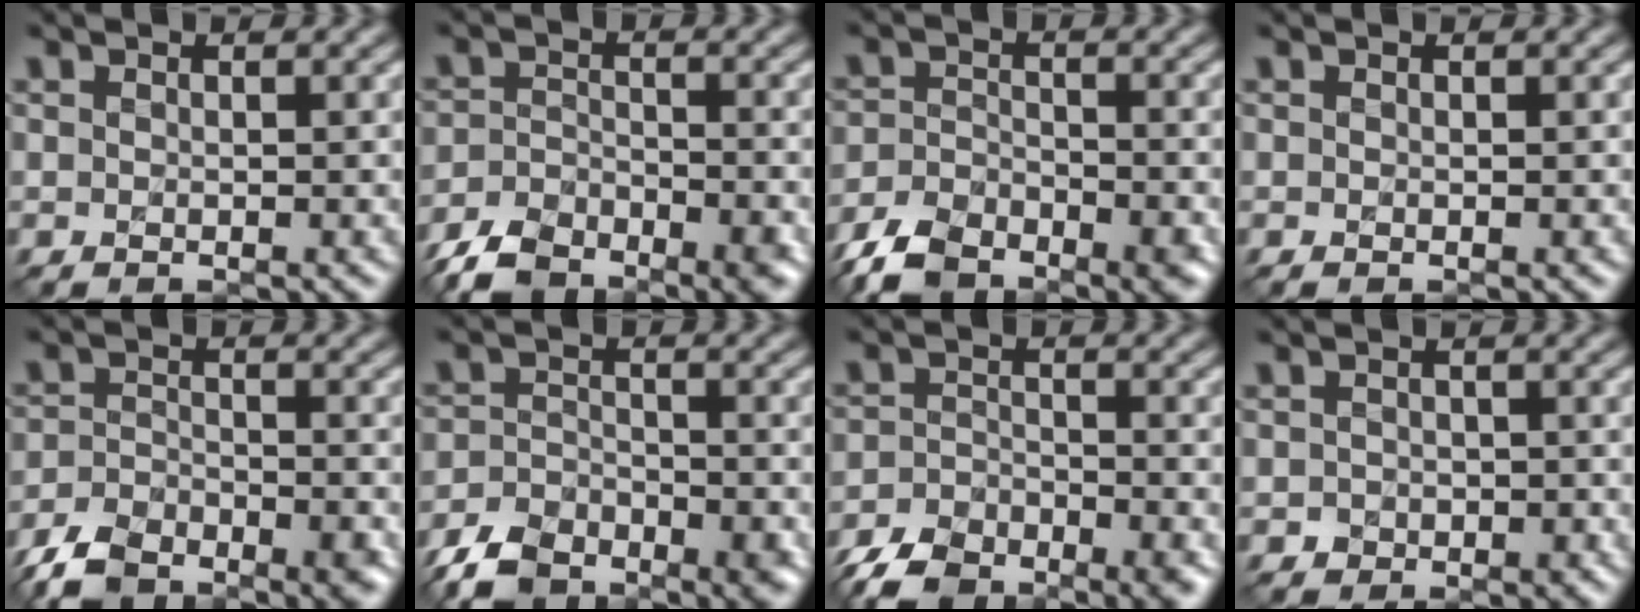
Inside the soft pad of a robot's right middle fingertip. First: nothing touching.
{"total": 7.0, "force": [-5.6, 2.7, 3.2], "torque": [-0.051, -0.018, -0.099]}
{"total": 7.3, "force": [-5.6, 3.0, 3.5], "torque": [-0.058, -0.021, -0.100]}
{"total": 0.0}
{"total": 7.2, "force": [-5.6, 2.8, 3.5], "torque": [-0.056, -0.020, -0.102]}
{"total": 6.7, "force": [-5.3, 3.0, 2.9], "torque": [-0.046, -0.019, -0.094]}
{"total": 7.6, "force": [-6.2, 3.0, 3.3], "torque": [-0.053, -0.025, -0.104]}
{"total": 1.5, "force": [-0.5, 1.3, 0.4], "torque": [0.002, -0.004, -0.008]}